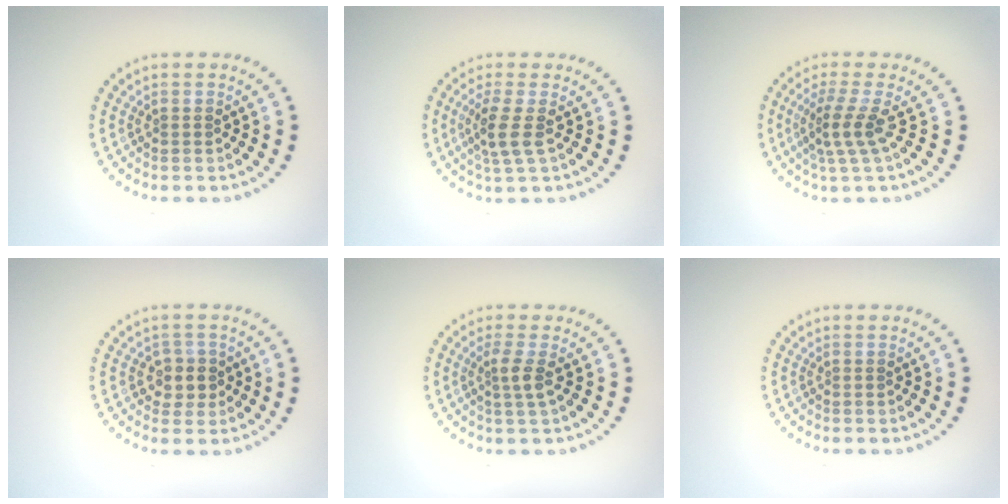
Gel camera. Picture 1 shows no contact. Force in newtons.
{"total": 2.7, "press": 2.1, "slide": 1.7}
{"total": 2.8, "press": 2.0, "slide": 1.9}
{"total": 2.1, "press": 1.9, "slide": 0.8}
{"total": 1.8, "press": 1.2, "slide": 1.3}
{"total": 0.0}